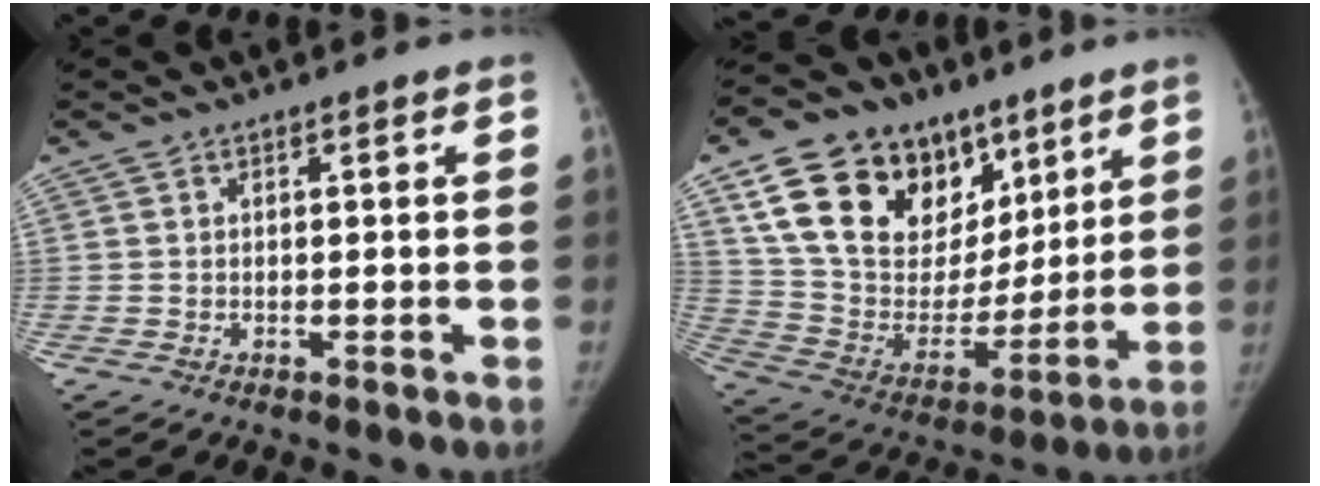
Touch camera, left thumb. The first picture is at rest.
{"total": 25.7, "force": [13.6, 17.3, 13.3], "torque": [-0.199, -0.014, 0.254]}